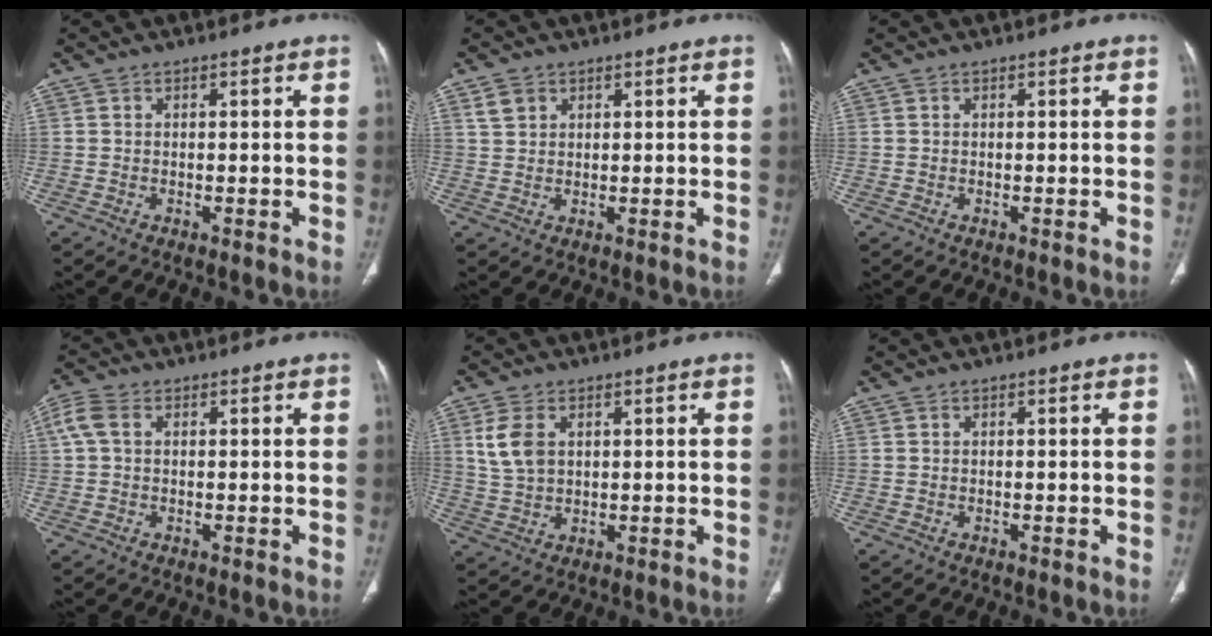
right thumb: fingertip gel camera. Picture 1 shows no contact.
{"total": 2.9, "force": [1.6, 2.1, 1.1], "torque": [-0.016, -0.004, 0.034]}
{"total": 0.0}
{"total": 4.3, "force": [1.1, 2.8, 3.0], "torque": [-0.083, 0.019, 0.022]}
{"total": 6.4, "force": [2.1, 4.0, 4.5], "torque": [-0.087, -0.003, 0.051]}
{"total": 0.0}